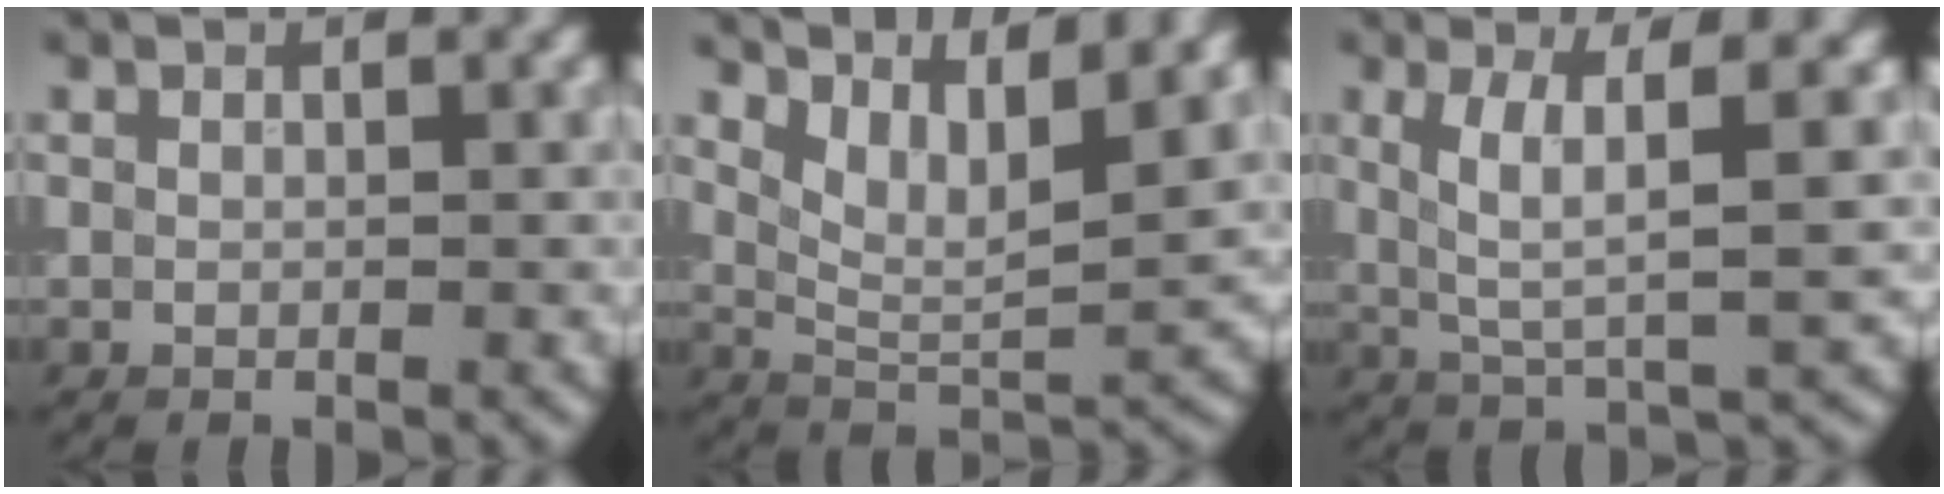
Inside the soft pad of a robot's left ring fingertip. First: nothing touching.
{"total": 6.4, "force": [3.7, 2.1, 4.8], "torque": [-0.090, -0.007, 0.073]}
{"total": 5.2, "force": [1.3, 1.1, 4.9], "torque": [-0.095, -0.003, 0.027]}